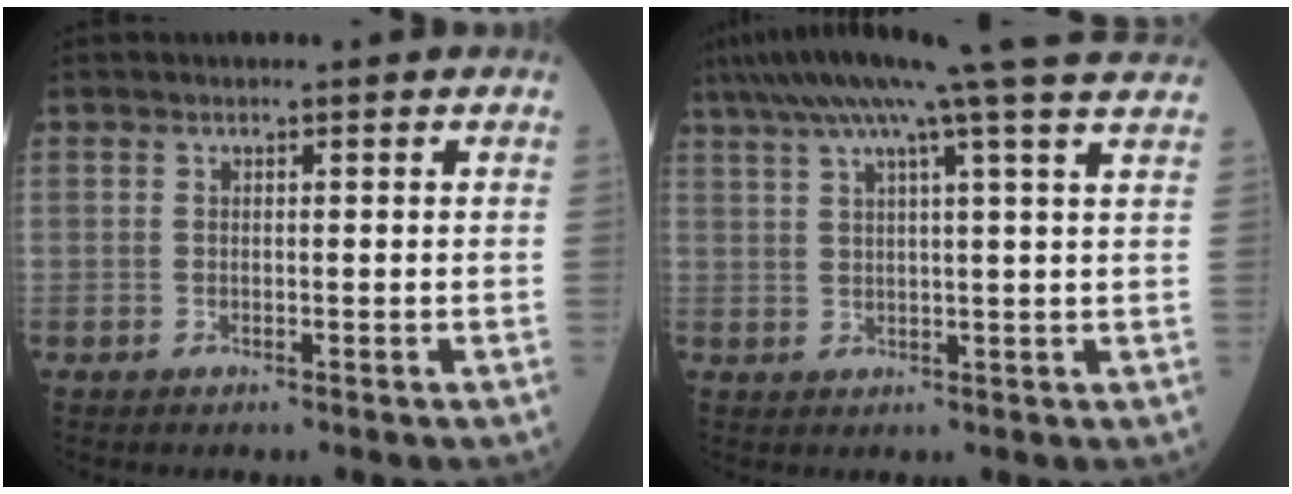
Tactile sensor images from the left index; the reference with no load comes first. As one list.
[{"total": 17.7, "force": [14.4, -2.3, 10.1], "torque": [-0.172, 0.016, 0.188]}]